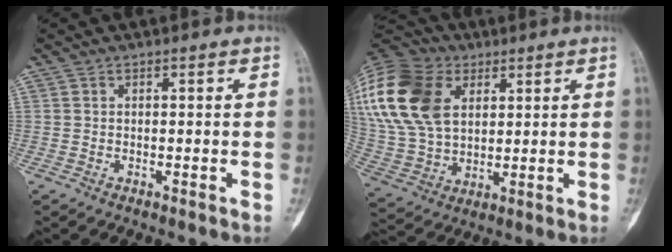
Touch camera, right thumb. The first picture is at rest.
{"total": 25.0, "force": [8.6, 17.0, 16.2], "torque": [-0.359, 0.023, 0.164]}